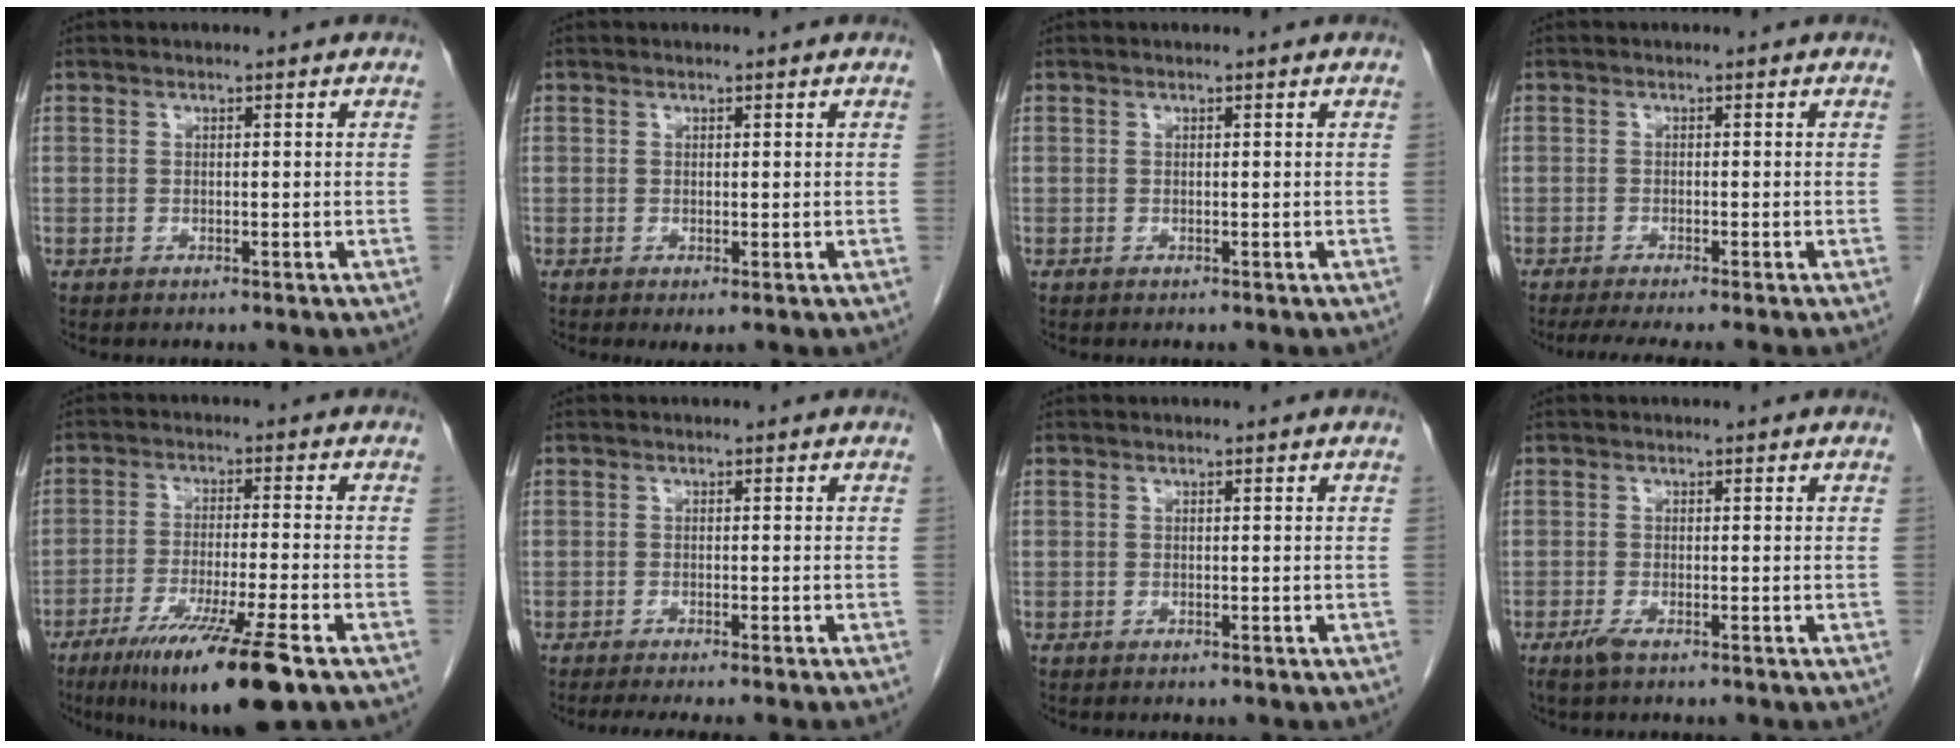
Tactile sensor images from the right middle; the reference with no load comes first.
{"total": 0.8, "force": [0.0, 0.2, 0.8], "torque": [-0.017, -0.004, 0.006]}
{"total": 0.0}
{"total": 5.4, "force": [-4.5, -0.5, 3.0], "torque": [-0.039, -0.013, -0.070]}
{"total": 13.7, "force": [-8.4, 0.0, 10.8], "torque": [-0.178, -0.040, -0.140]}
{"total": 5.4, "force": [-4.6, -0.8, 2.8], "torque": [-0.023, -0.010, -0.067]}
{"total": 0.0}
{"total": 1.5, "force": [-1.0, 0.2, 1.1], "torque": [-0.027, -0.004, -0.021]}